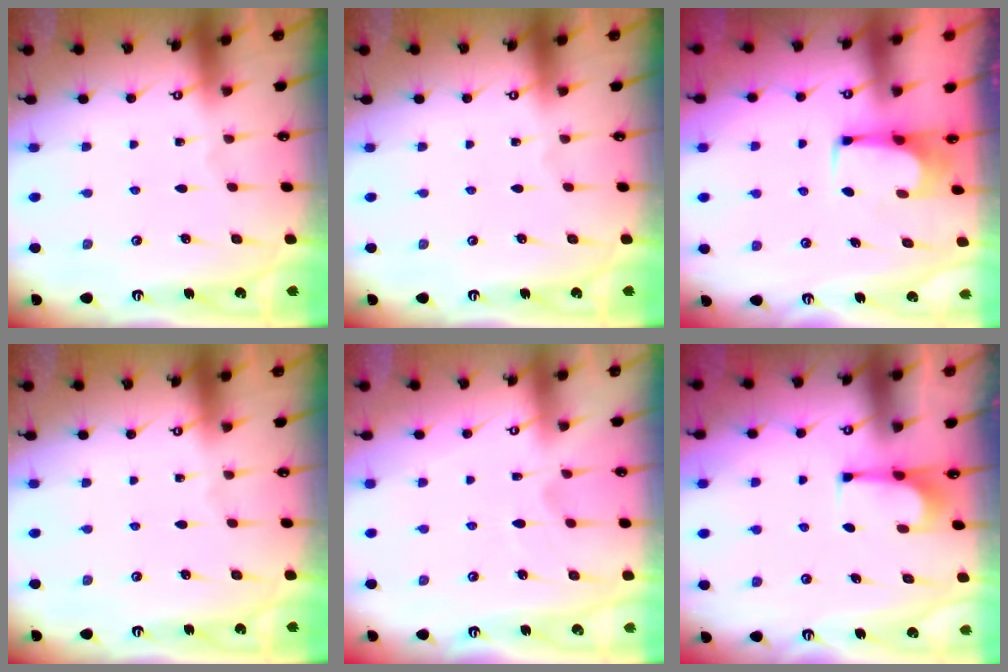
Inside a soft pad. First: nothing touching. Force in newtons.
{"total": 0.0}
{"total": 3.6, "press": 3.6, "slide": 0.3}
{"total": 0.0}
{"total": 4.5, "press": 4.4, "slide": 1.1}
{"total": 2.1, "press": 1.9, "slide": 0.8}